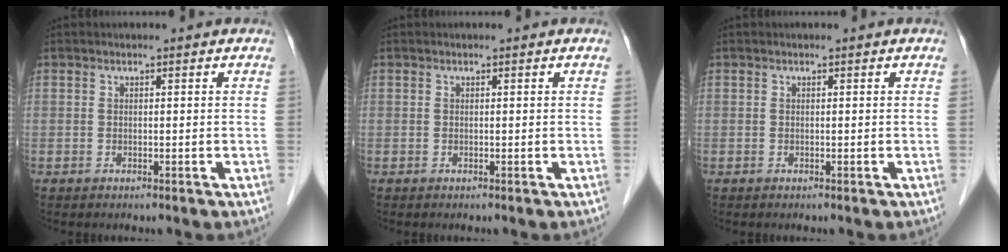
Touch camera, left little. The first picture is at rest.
{"total": 0.0}
{"total": 0.0}